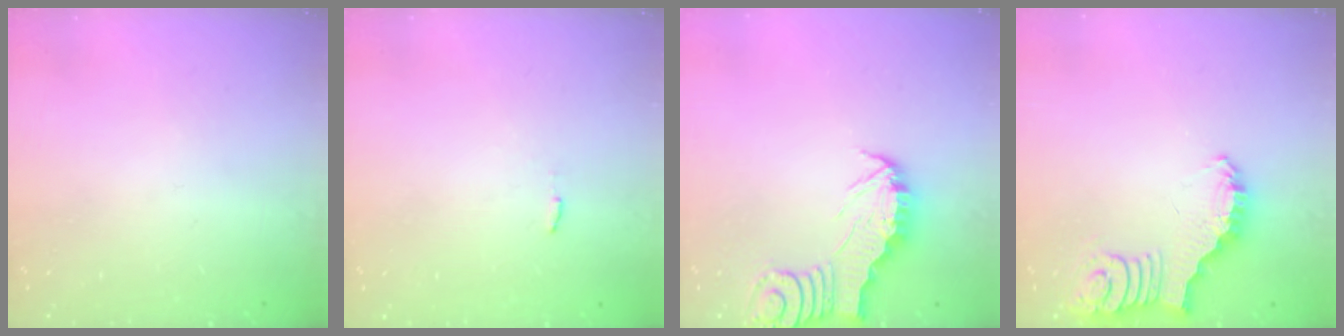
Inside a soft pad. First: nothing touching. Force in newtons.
{"total": 2.9, "press": 2.9, "slide": 0.3}
{"total": 2.6, "press": 2.6, "slide": 0.2}
{"total": 2.6, "press": 2.6, "slide": 0.5}